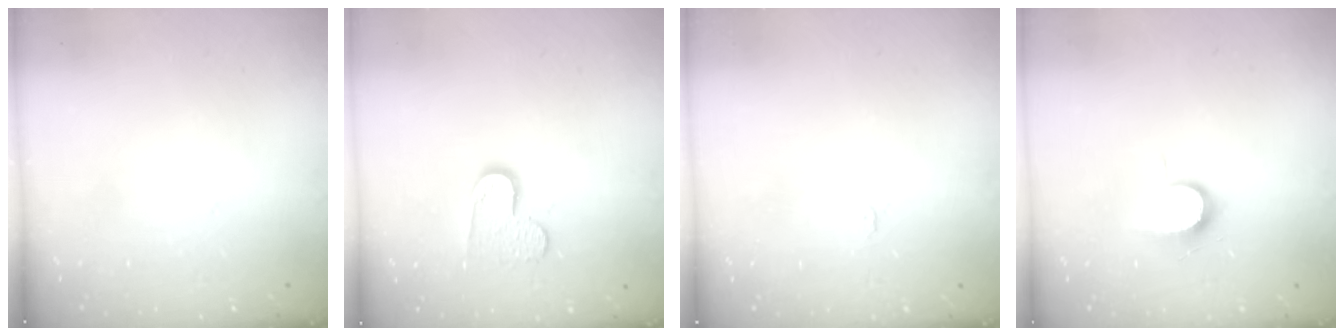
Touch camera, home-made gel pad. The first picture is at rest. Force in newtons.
{"total": 8.9, "press": 8.9, "slide": 0.6}
{"total": 1.7, "press": 1.7, "slide": 0.2}
{"total": 6.6, "press": 6.5, "slide": 0.8}